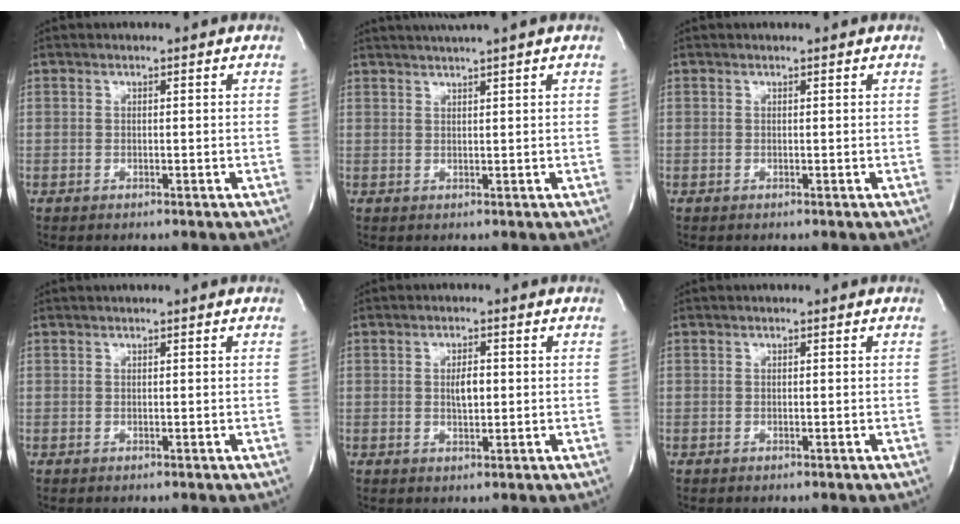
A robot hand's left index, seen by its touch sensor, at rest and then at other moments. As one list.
[{"total": 4.3, "force": [3.6, -1.3, 2.1], "torque": [-0.029, 0.010, 0.058]}, {"total": 0.0}, {"total": 0.6, "force": [0.5, -0.2, 0.3], "torque": [-0.003, 0.006, 0.014]}, {"total": 2.7, "force": [0.0, 1.0, 2.5], "torque": [-0.043, -0.002, 0.001]}, {"total": 0.0}]